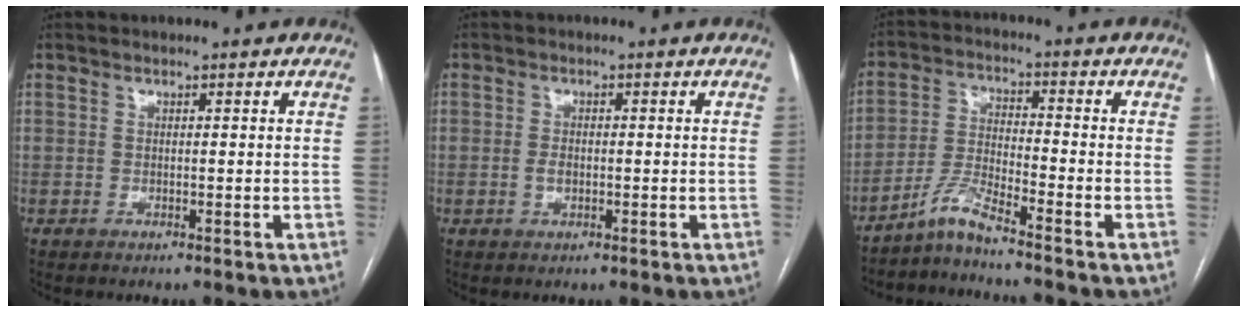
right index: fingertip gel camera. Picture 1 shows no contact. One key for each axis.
{"total": 1.7, "fx": -0.4, "fy": 1.0, "fz": 1.3, "tx": -0.025, "ty": 0.003, "tz": -0.005}
{"total": 5.5, "fx": -4.9, "fy": -0.9, "fz": 2.4, "tx": -0.058, "ty": -0.019, "tz": -0.100}